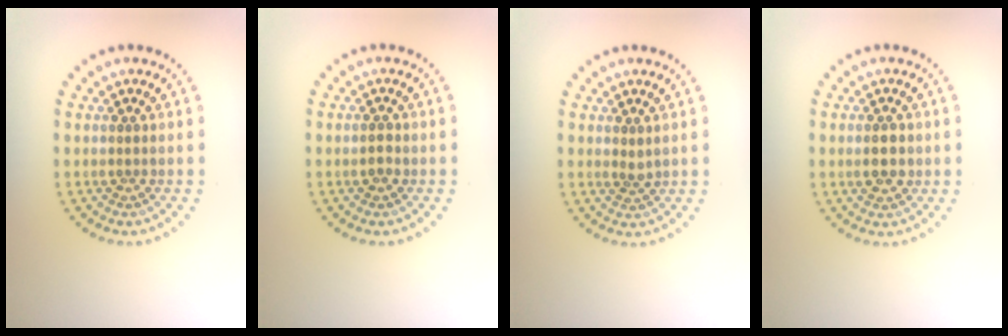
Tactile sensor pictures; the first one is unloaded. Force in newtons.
{"total": 1.0, "press": 1.0, "slide": 0.1}
{"total": 0.9, "press": 0.7, "slide": 0.5}
{"total": 1.9, "press": 1.9, "slide": 0.0}